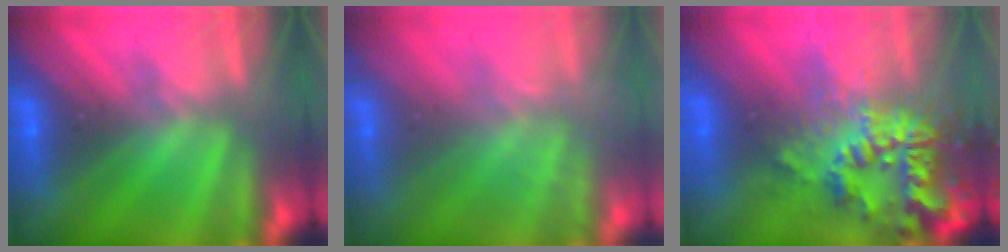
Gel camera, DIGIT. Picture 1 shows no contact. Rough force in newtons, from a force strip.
{"total": 2.0}
{"total": 6.3}